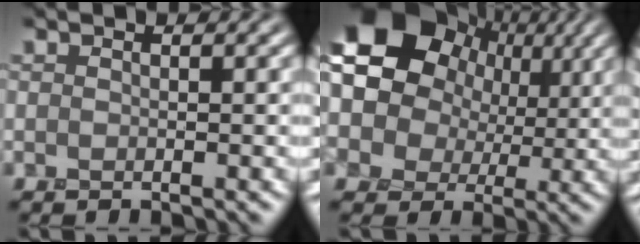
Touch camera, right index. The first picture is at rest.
{"total": 19.5, "force": [6.5, 15.5, 10.0], "torque": [-0.206, 0.037, 0.081]}